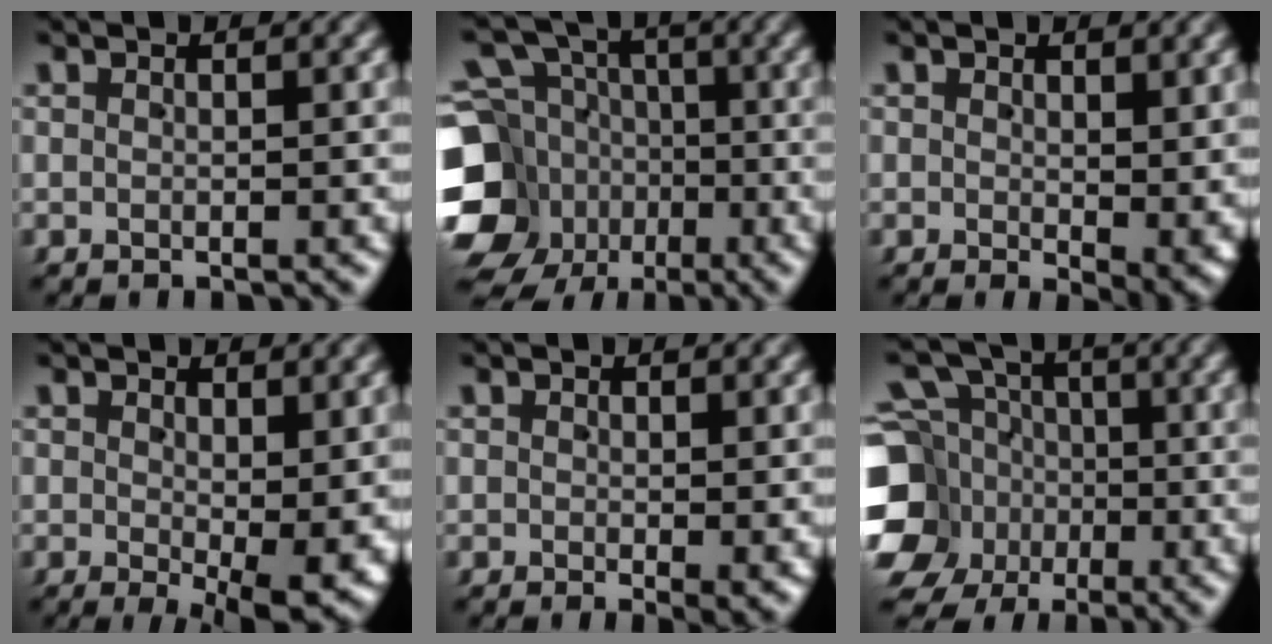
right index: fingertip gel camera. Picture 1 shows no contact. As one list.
[{"total": 12.0, "force": [-3.0, 10.4, 5.2], "torque": [-0.091, -0.047, -0.051]}, {"total": 2.5, "force": [0.5, 1.0, 2.3], "torque": [-0.018, -0.008, 0.010]}, {"total": 5.1, "force": [-1.1, 1.3, 4.8], "torque": [-0.063, -0.023, -0.005]}, {"total": 1.1, "force": [0.0, 0.2, 1.1], "torque": [-0.011, -0.005, 0.001]}, {"total": 11.8, "force": [-2.5, 10.7, 4.4], "torque": [-0.092, -0.050, -0.041]}]